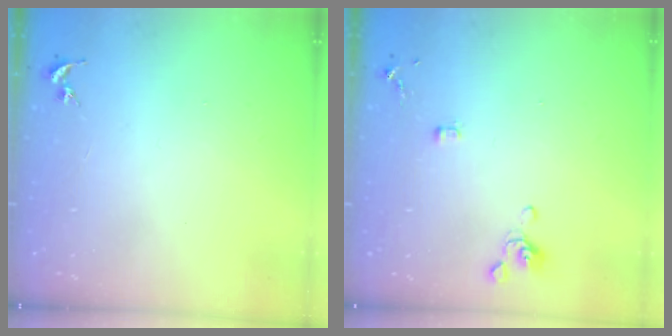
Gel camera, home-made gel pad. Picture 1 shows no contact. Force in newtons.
{"total": 3.7, "press": 3.6, "slide": 0.9}